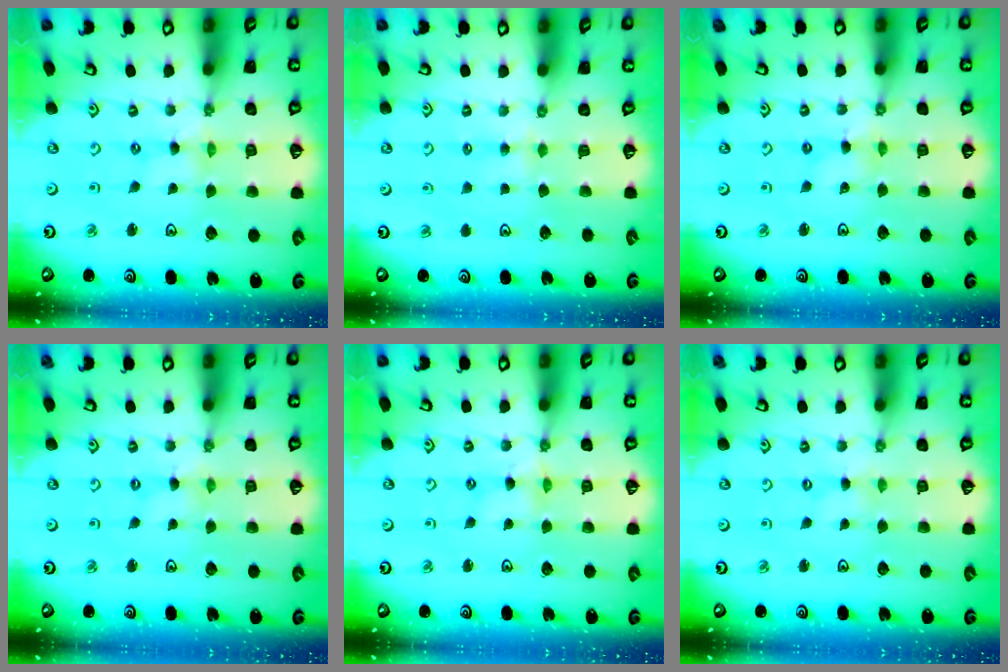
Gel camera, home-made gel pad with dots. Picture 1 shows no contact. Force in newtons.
{"total": 2.4, "press": 2.4, "slide": 0.4}
{"total": 1.9, "press": 1.9, "slide": 0.2}
{"total": 0.5, "press": 0.5, "slide": 0.1}
{"total": 2.3, "press": 2.3, "slide": 0.3}
{"total": 0.0}